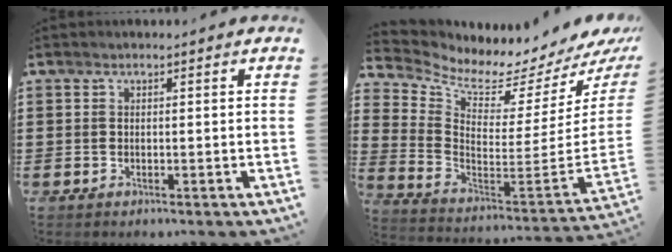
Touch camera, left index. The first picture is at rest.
{"total": 2.9, "force": [2.3, 0.8, 1.5], "torque": [-0.044, -0.053, 0.029]}